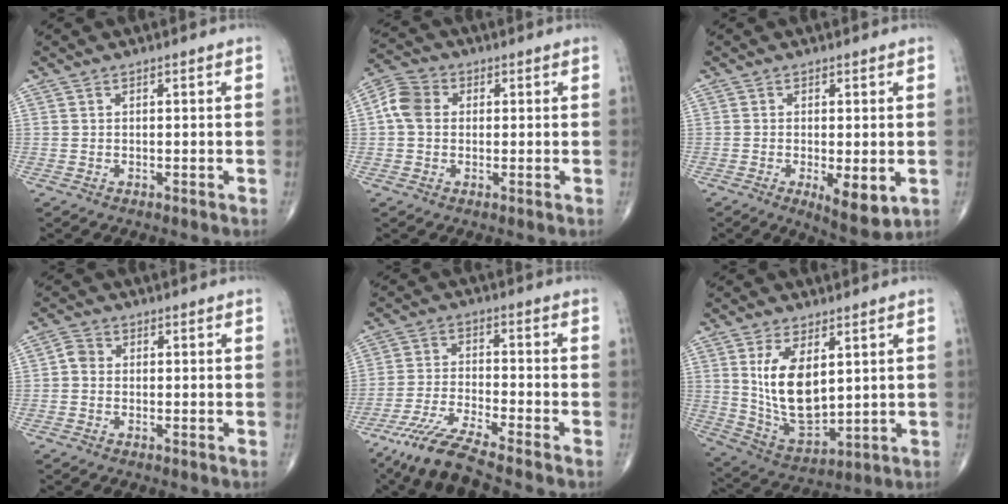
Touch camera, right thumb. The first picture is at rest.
{"total": 6.1, "force": [0.6, 4.8, 3.6], "torque": [-0.066, 0.016, 0.002]}
{"total": 6.9, "force": [-1.7, 2.4, 6.3], "torque": [-0.095, -0.020, -0.021]}
{"total": 2.3, "force": [-0.2, 2.0, 1.2], "torque": [-0.014, 0.005, -0.012]}
{"total": 9.0, "force": [-7.4, 0.0, 5.1], "torque": [-0.119, 0.017, -0.146]}
{"total": 13.1, "force": [3.3, 6.7, 10.8], "torque": [-0.184, -0.025, 0.082]}